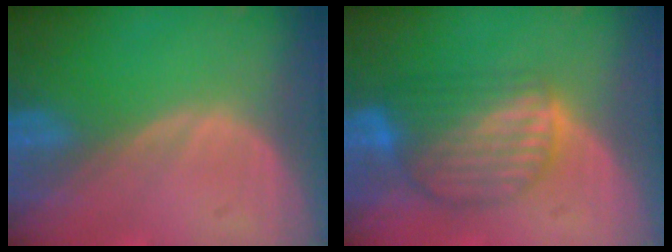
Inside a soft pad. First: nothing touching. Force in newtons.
{"total": 7.4, "press": 7.2, "slide": 1.7}